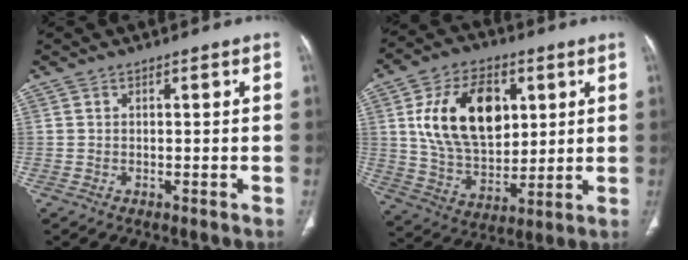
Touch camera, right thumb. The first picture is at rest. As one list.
[{"total": 19.3, "force": [5.2, 12.4, 13.9], "torque": [-0.196, -0.013, 0.102]}]